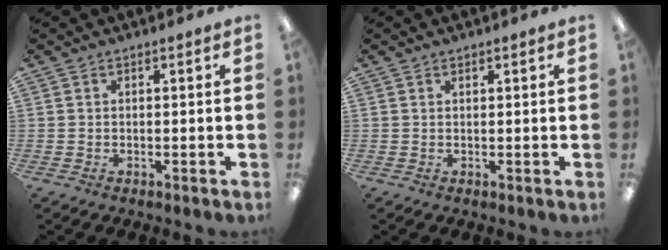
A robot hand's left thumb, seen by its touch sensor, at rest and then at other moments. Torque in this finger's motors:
{"motor_torque": [-0.05, -0.02, -0.21, -0.12, -0.01]}